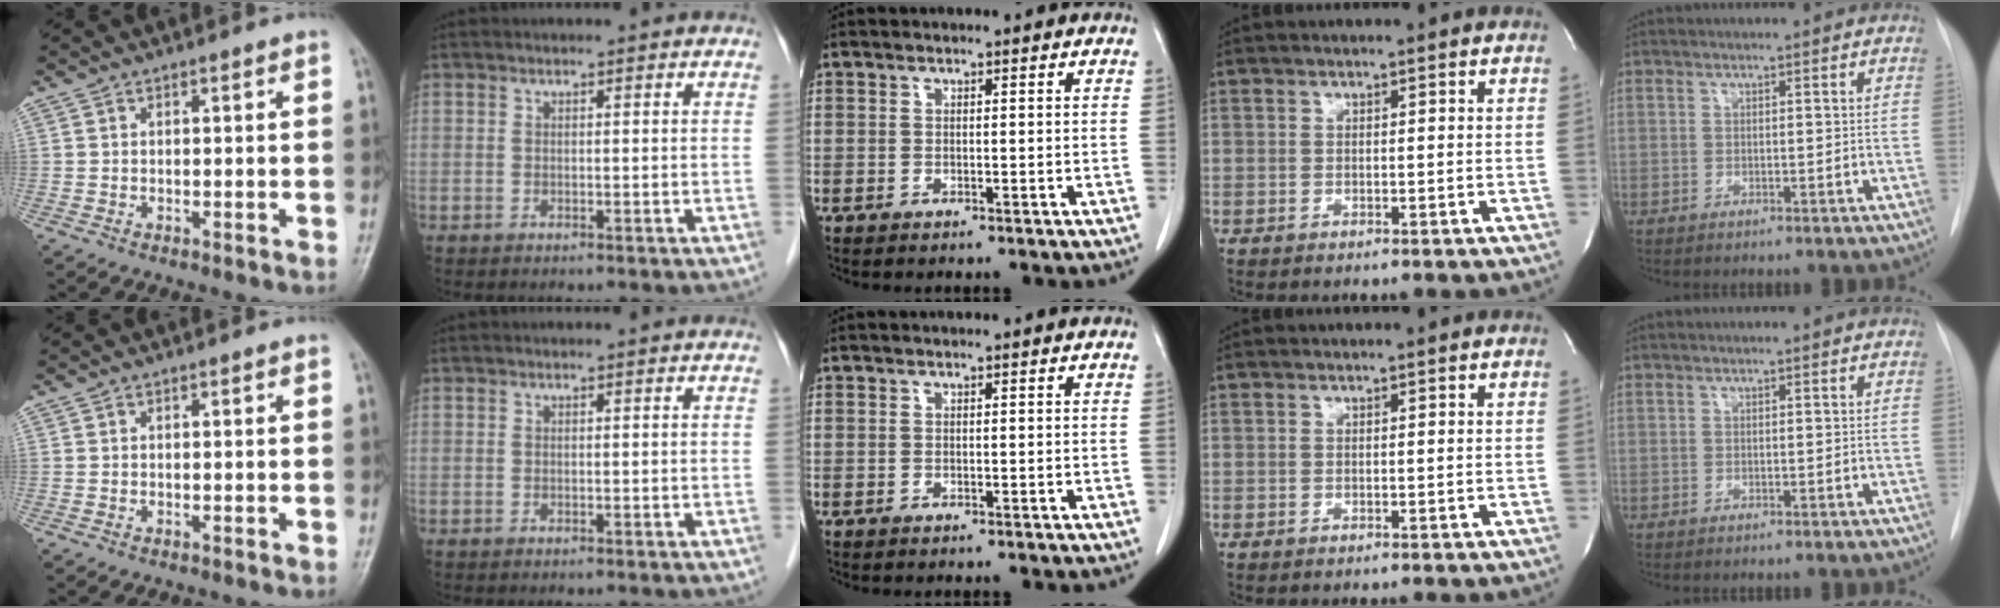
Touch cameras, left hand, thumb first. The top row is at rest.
{}